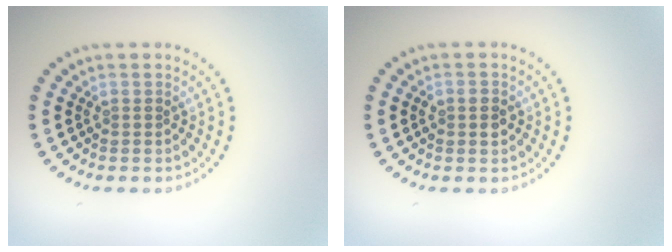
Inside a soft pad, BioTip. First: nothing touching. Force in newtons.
{"total": 1.8, "press": 1.8, "slide": 0.2}